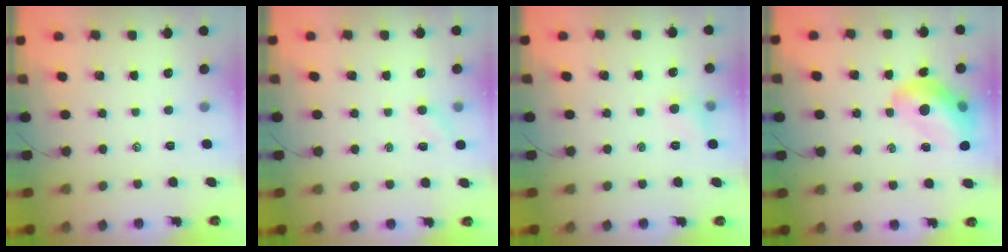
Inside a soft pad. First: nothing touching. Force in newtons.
{"total": 5.2, "press": 5.0, "slide": 1.2}
{"total": 5.5, "press": 5.4, "slide": 1.2}
{"total": 12.9, "press": 12.4, "slide": 3.3}